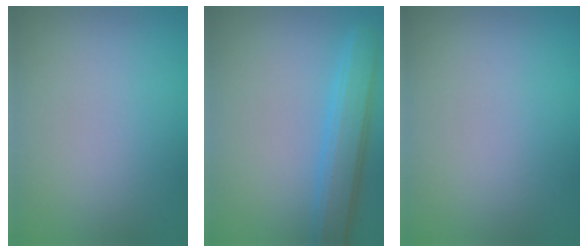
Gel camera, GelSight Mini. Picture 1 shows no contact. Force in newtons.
{"total": 3.7, "press": 3.7, "slide": 0.1}
{"total": 0.0}